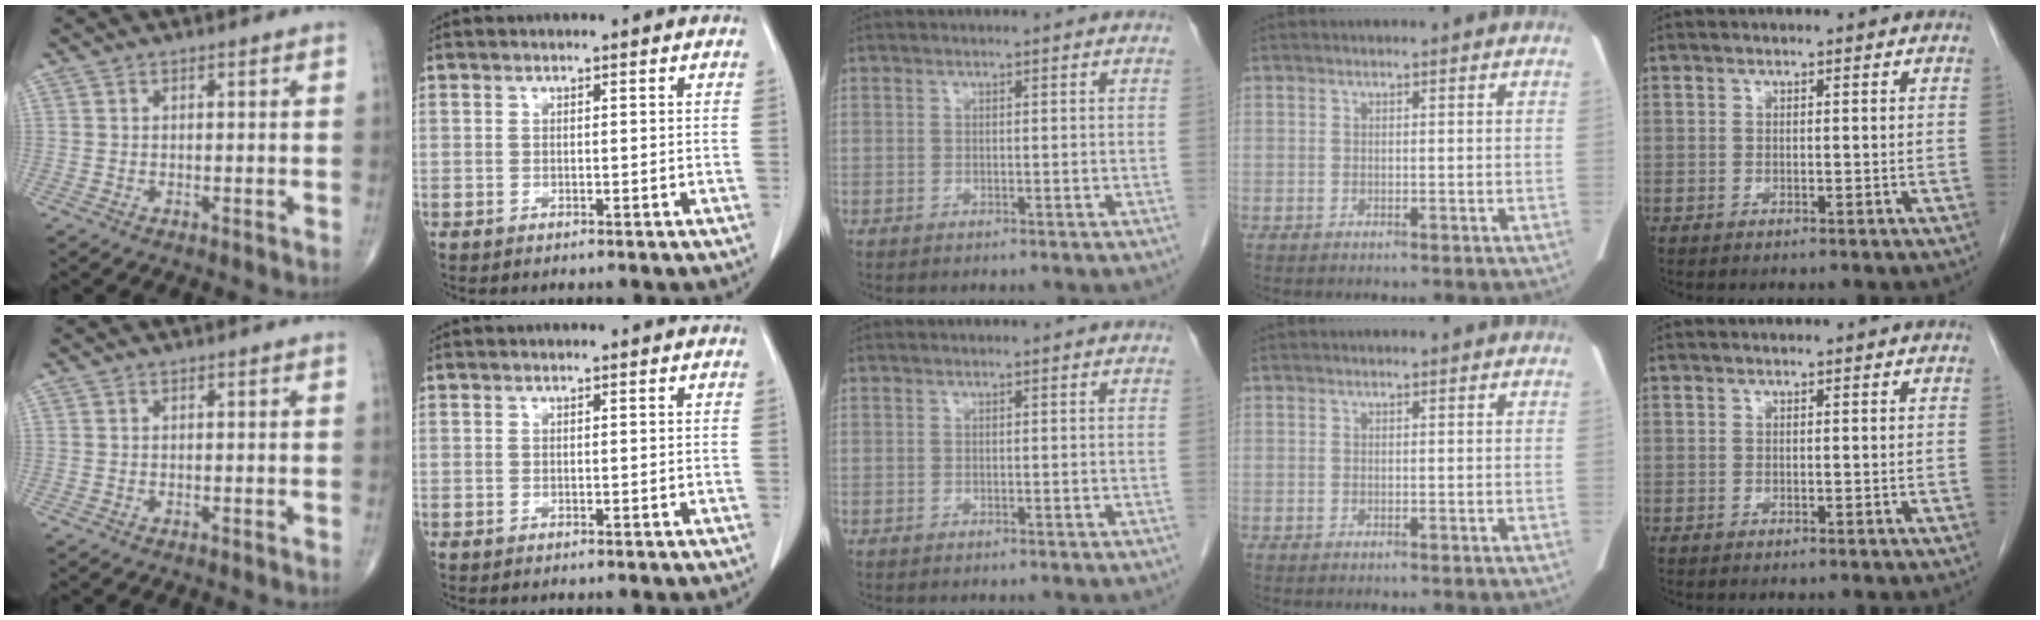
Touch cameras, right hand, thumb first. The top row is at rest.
{}